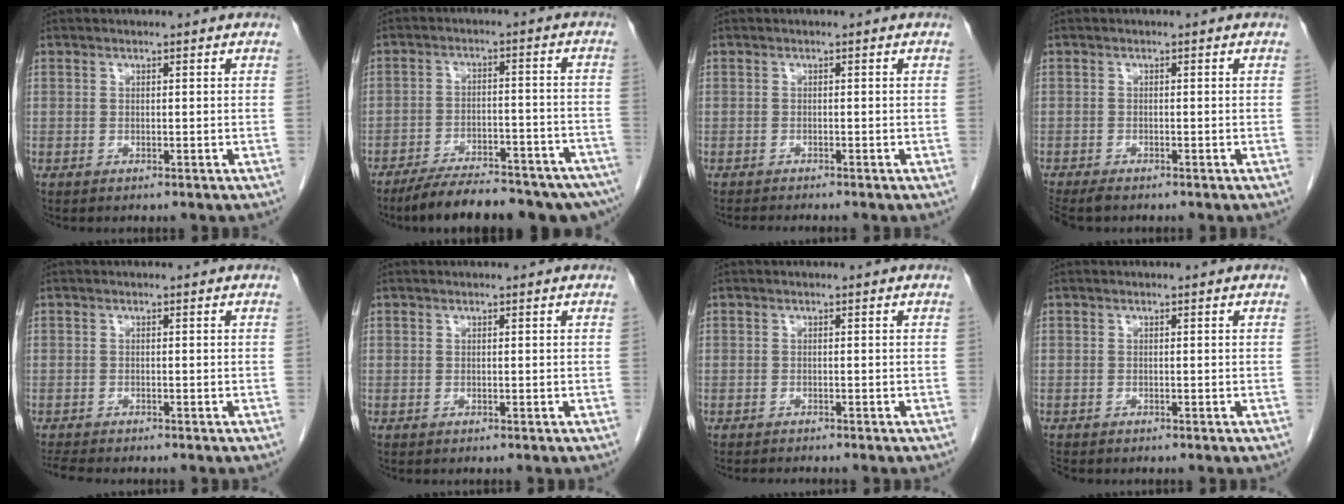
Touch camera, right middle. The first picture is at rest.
{"total": 20.3, "force": [-16.8, 4.2, 10.6], "torque": [-0.115, 0.003, -0.228]}
{"total": 3.0, "force": [-2.8, -0.2, 1.1], "torque": [-0.016, -0.009, -0.042]}
{"total": 4.1, "force": [-3.4, 1.1, 1.9], "torque": [-0.032, -0.011, -0.055]}
{"total": 3.1, "force": [-2.9, 0.2, 1.2], "torque": [-0.025, -0.013, -0.047]}
{"total": 0.0}
{"total": 2.1, "force": [-2.0, -0.1, 0.7], "torque": [-0.013, -0.006, -0.026]}
{"total": 1.2, "force": [-1.1, 0.3, 0.3], "torque": [-0.012, -0.004, -0.020]}